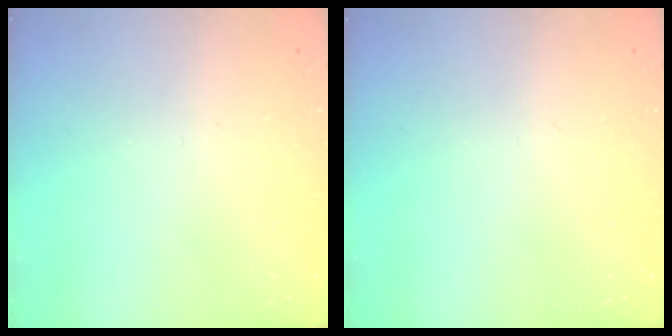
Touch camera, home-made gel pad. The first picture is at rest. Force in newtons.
{"total": 0.0}